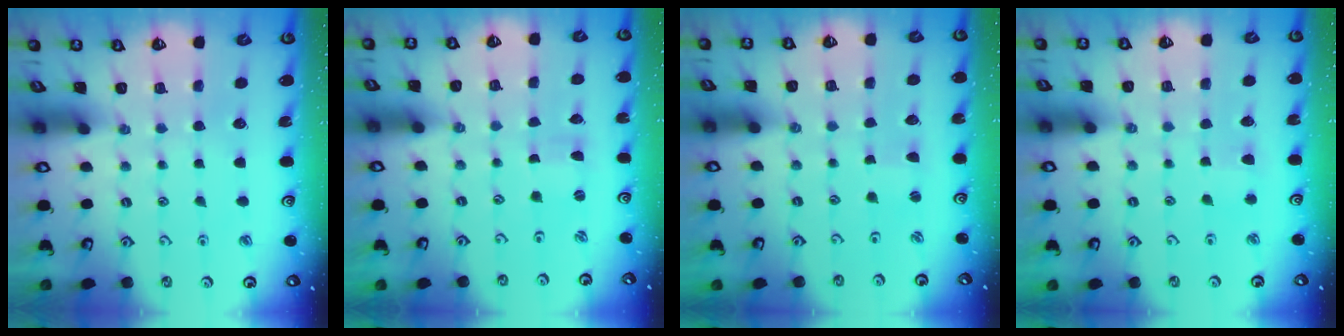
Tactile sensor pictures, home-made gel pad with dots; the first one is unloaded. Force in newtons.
{"total": 0.7, "press": 0.7, "slide": 0.0}
{"total": 1.1, "press": 1.1, "slide": 0.2}
{"total": 2.5, "press": 2.4, "slide": 0.7}